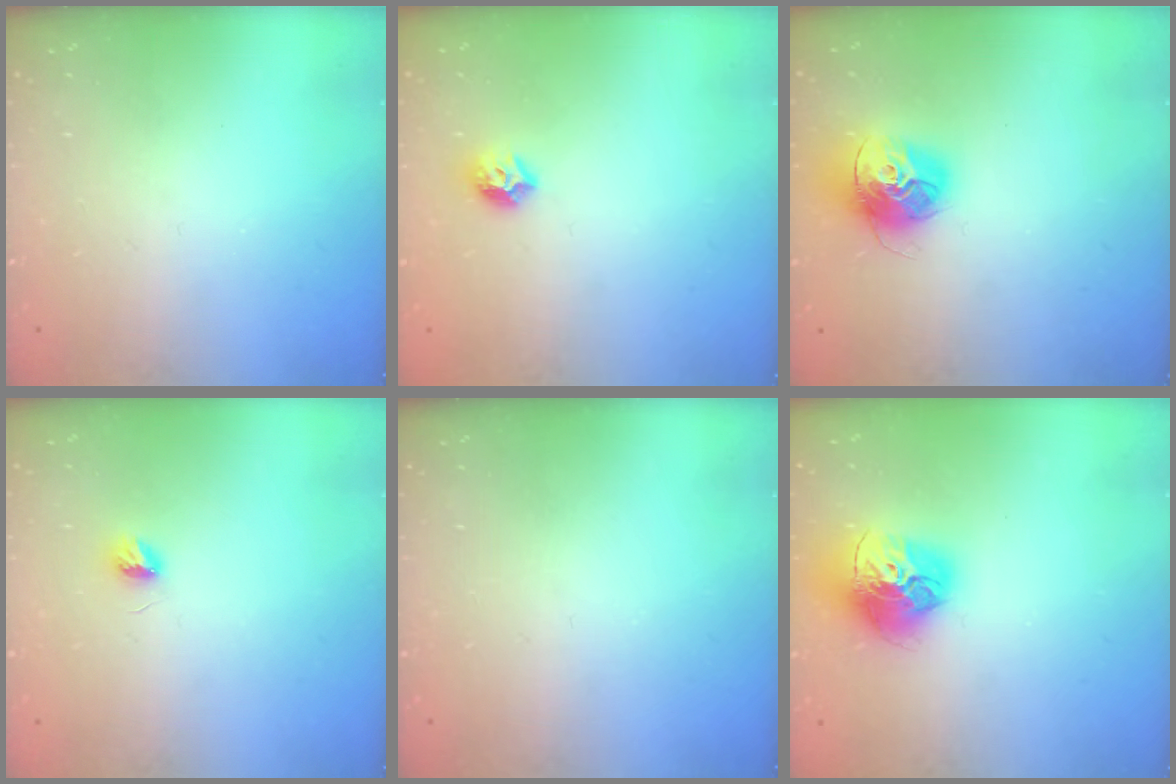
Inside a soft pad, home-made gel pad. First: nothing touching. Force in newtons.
{"total": 7.6, "press": 7.6, "slide": 0.7}
{"total": 14.5, "press": 14.4, "slide": 1.4}
{"total": 3.4, "press": 3.4, "slide": 0.4}
{"total": 0.0}
{"total": 16.9, "press": 16.8, "slide": 1.7}